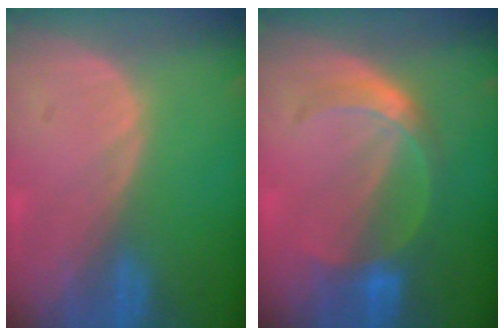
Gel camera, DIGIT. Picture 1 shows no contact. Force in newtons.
{"total": 5.5, "press": 5.2, "slide": 1.8}